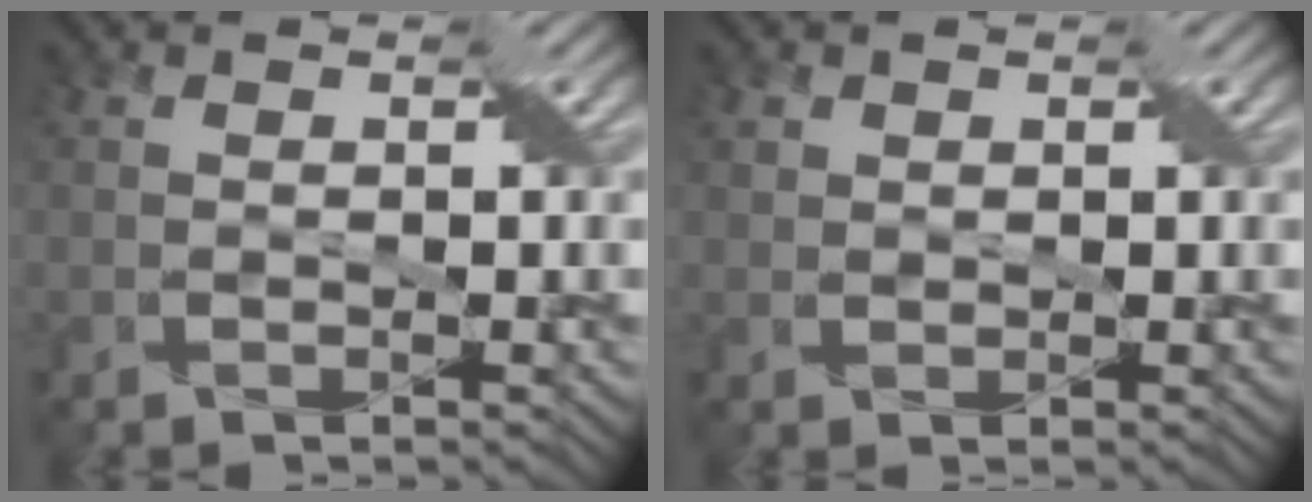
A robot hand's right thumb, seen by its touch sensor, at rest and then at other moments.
{"total": 1.1, "force": [0.6, 0.9, 0.1], "torque": [-0.008, 0.001, 0.012]}